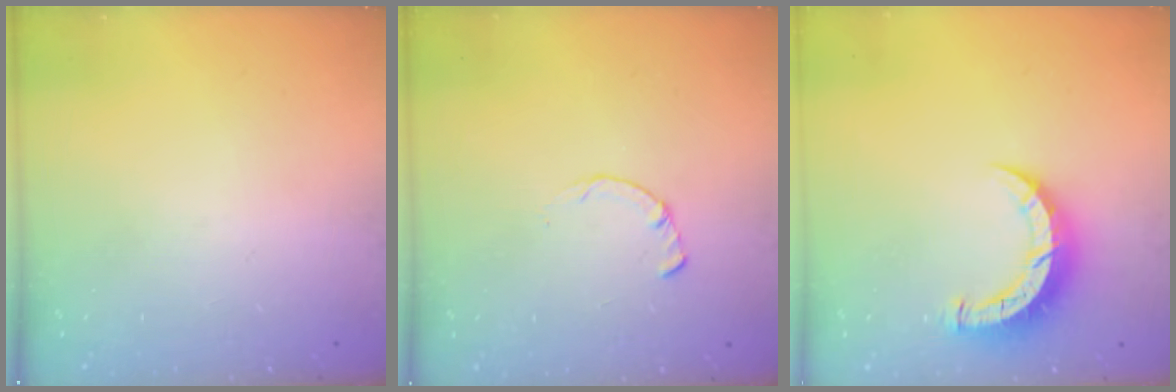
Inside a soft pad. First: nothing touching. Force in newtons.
{"total": 1.7, "press": 1.7, "slide": 0.2}
{"total": 8.7, "press": 8.6, "slide": 0.5}